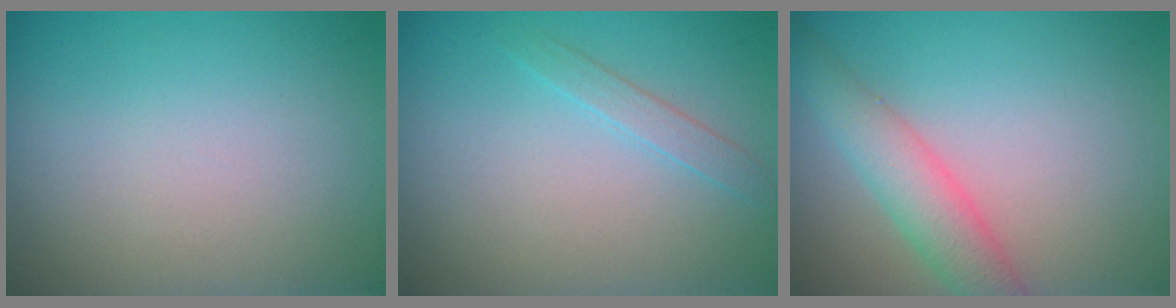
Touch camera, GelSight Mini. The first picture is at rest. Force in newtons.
{"total": 1.3, "press": 1.3, "slide": 0.0}
{"total": 3.7, "press": 3.7, "slide": 0.2}